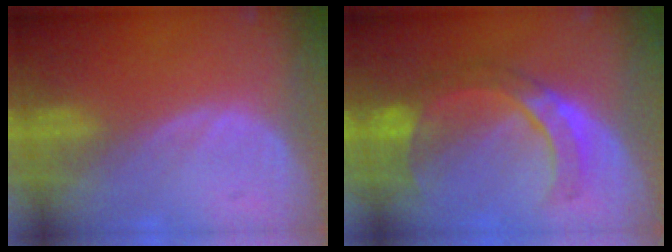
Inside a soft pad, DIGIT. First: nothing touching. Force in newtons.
{"total": 7.1, "press": 7.0, "slide": 0.8}